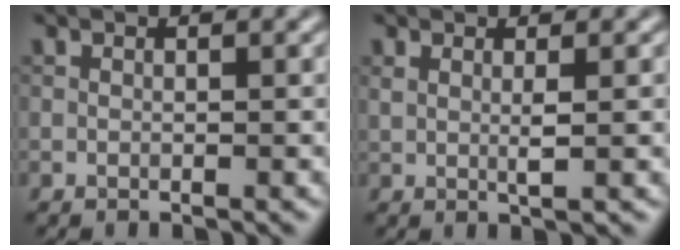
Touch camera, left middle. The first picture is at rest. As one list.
[{"total": 1.5, "force": [0.5, 0.3, 1.3], "torque": [-0.028, -0.004, 0.009]}]